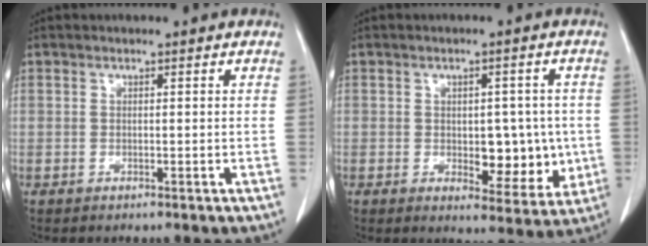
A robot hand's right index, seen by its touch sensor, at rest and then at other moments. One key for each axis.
{"total": 7.9, "fx": -0.5, "fy": 4.3, "fz": 6.6, "tx": -0.066, "ty": 0.003, "tz": 0.003}